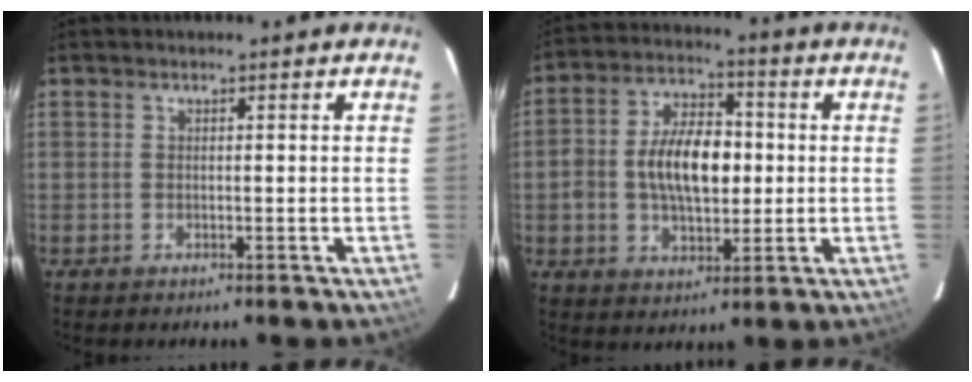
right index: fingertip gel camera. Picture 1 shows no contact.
{"total": 12.3, "force": [-0.3, 7.0, 10.1], "torque": [-0.188, 0.023, -0.004]}